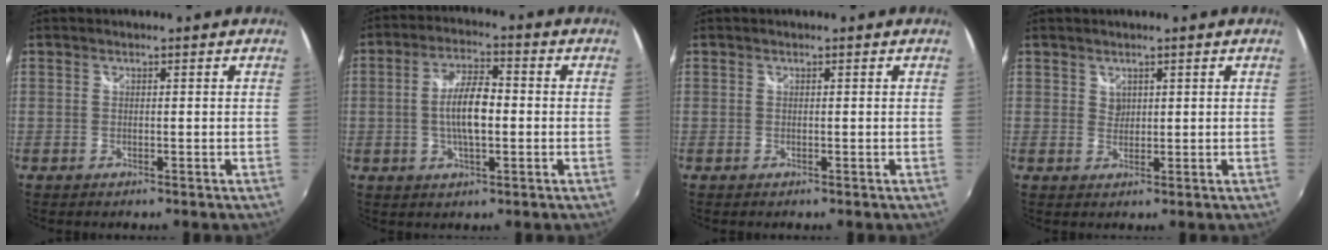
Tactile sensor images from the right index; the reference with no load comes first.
{"total": 6.7, "force": [-0.6, 2.3, 6.3], "torque": [-0.117, 0.006, -0.010]}
{"total": 0.0}
{"total": 1.6, "force": [1.1, 1.1, 0.2], "torque": [0.004, 0.003, 0.019]}